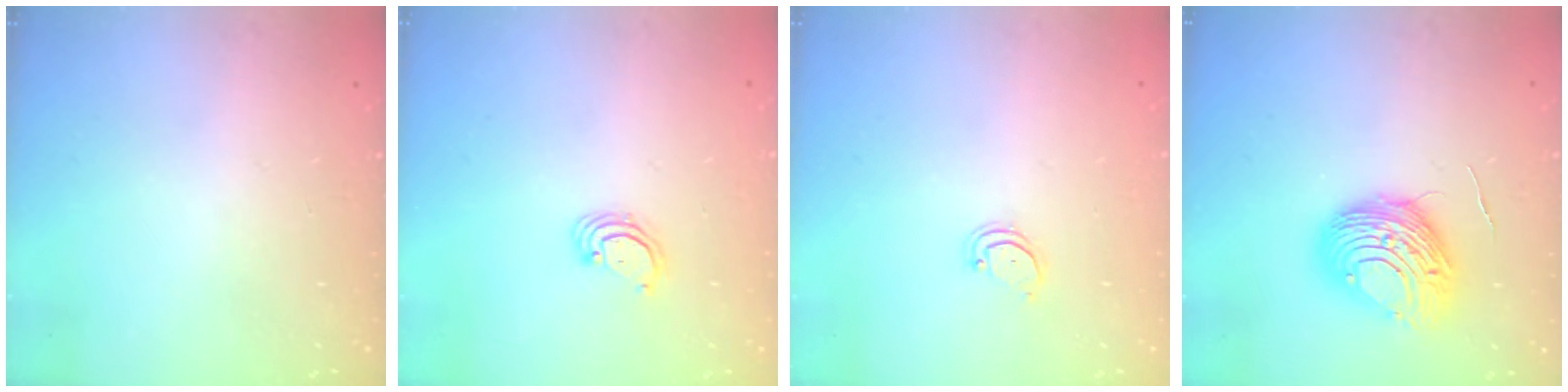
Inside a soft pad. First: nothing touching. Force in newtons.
{"total": 2.5, "press": 2.5, "slide": 0.2}
{"total": 2.6, "press": 2.6, "slide": 0.2}
{"total": 10.8, "press": 10.8, "slide": 1.1}